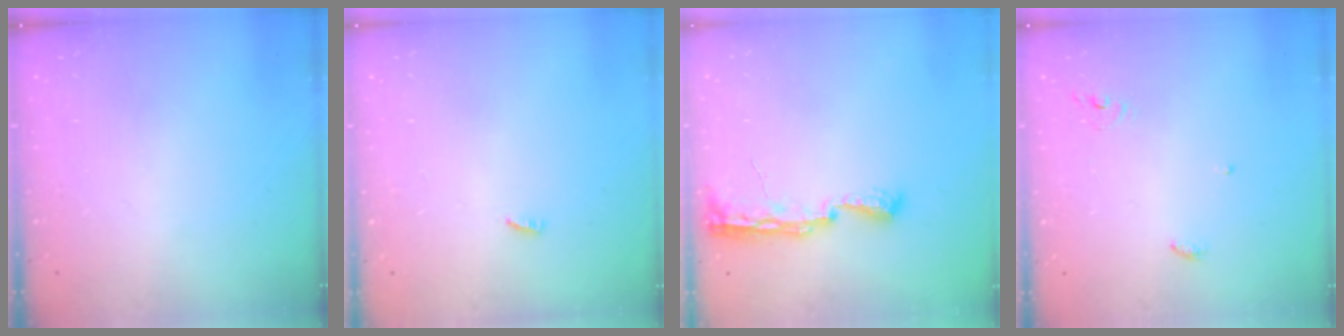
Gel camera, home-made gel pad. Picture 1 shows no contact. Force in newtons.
{"total": 1.9, "press": 1.9, "slide": 0.3}
{"total": 7.9, "press": 7.8, "slide": 0.8}
{"total": 3.8, "press": 3.8, "slide": 0.4}